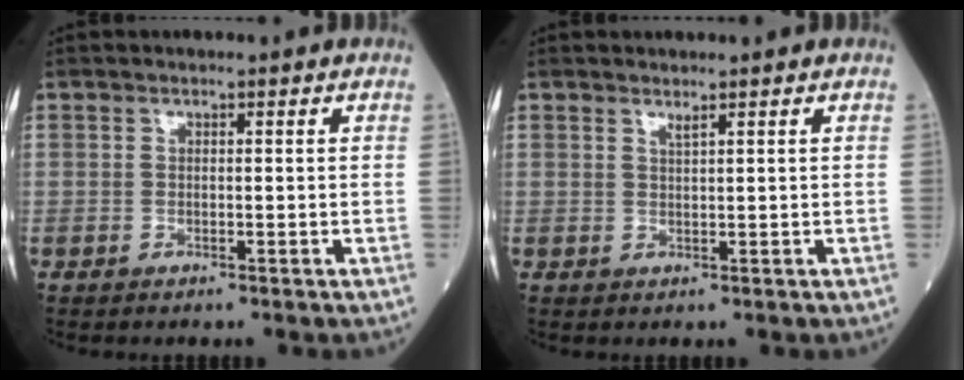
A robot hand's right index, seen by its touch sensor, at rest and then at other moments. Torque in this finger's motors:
{"motor_torque": [-0.13, 0.04, -0.04, 0.01]}